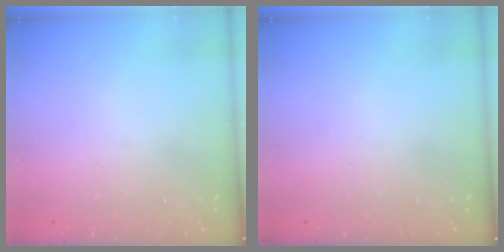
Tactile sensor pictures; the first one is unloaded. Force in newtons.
{"total": 0.0}